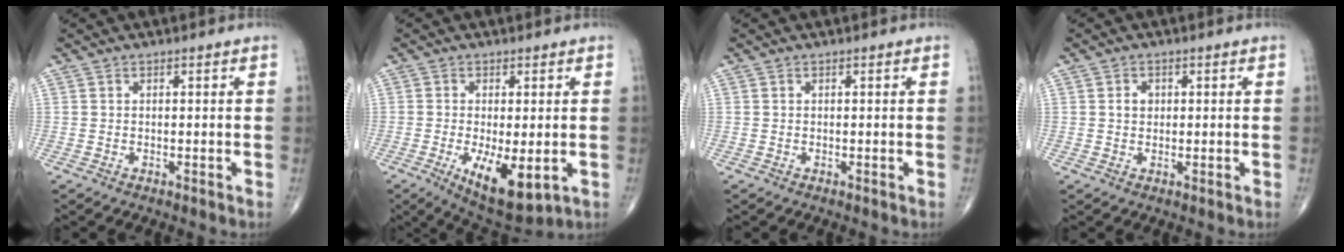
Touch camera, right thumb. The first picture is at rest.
{"total": 10.5, "force": [-2.8, 4.1, 9.3], "torque": [-0.145, -0.022, -0.033]}
{"total": 0.0}
{"total": 2.0, "force": [0.4, 1.6, 1.1], "torque": [-0.011, 0.003, 0.006]}